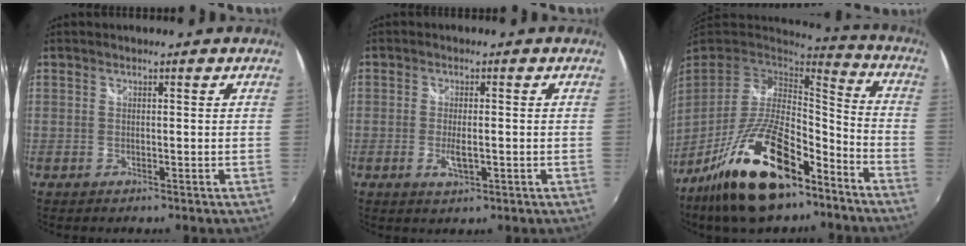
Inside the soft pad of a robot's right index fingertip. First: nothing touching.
{"total": 3.5, "force": [-1.0, 1.2, 3.1], "torque": [-0.059, -0.009, -0.015]}
{"total": 22.1, "force": [-13.8, 8.6, 14.9], "torque": [-0.287, -0.014, -0.231]}